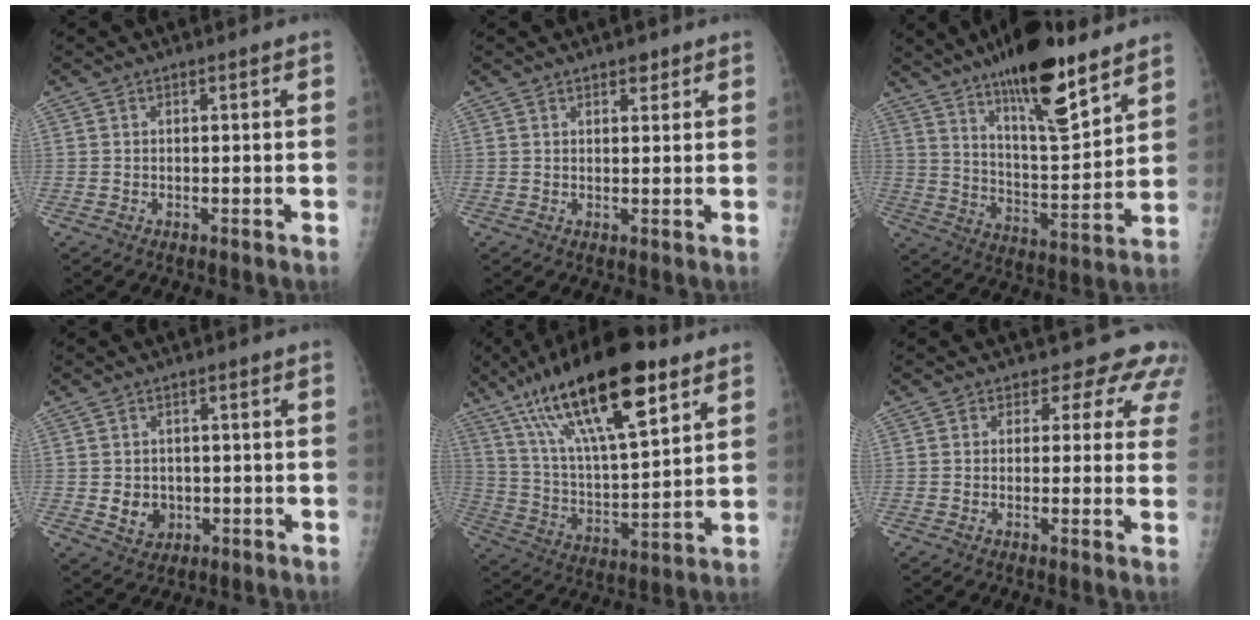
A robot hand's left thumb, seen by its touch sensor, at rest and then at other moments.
{"total": 2.0, "force": [1.5, 1.0, 1.0], "torque": [-0.003, -0.007, 0.018]}
{"total": 19.0, "force": [13.1, 5.0, 12.9], "torque": [-0.181, -0.077, 0.218]}
{"total": 4.5, "force": [-0.5, 3.9, 2.1], "torque": [-0.014, 0.001, 0.003]}
{"total": 24.3, "force": [13.8, 7.4, 18.6], "torque": [-0.309, -0.037, 0.245]}
{"total": 7.3, "force": [6.0, 4.1, 0.6], "torque": [0.042, -0.025, 0.042]}